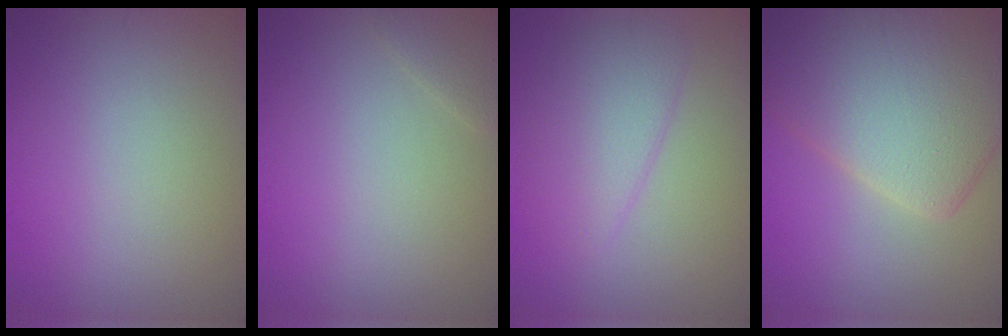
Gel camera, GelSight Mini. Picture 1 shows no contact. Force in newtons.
{"total": 1.1, "press": 1.1, "slide": 0.0}
{"total": 3.5, "press": 3.5, "slide": 0.3}
{"total": 9.4, "press": 9.3, "slide": 0.6}